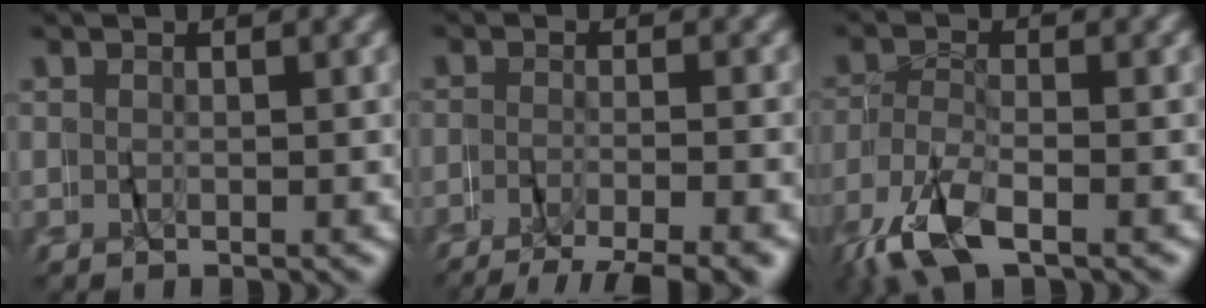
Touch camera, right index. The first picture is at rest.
{"total": 5.8, "force": [-5.1, 1.1, 2.6], "torque": [-0.035, -0.014, -0.076]}
{"total": 4.0, "force": [-3.2, 1.1, 2.2], "torque": [-0.065, -0.007, -0.048]}